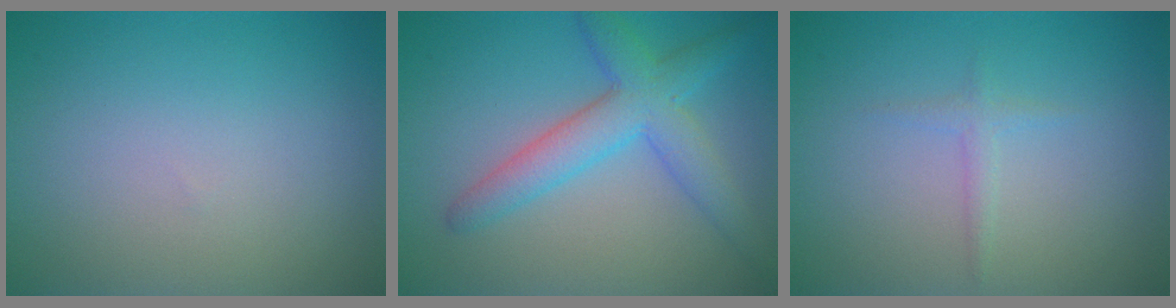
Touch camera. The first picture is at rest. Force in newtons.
{"total": 4.9, "press": 4.9, "slide": 0.3}
{"total": 1.0, "press": 1.0, "slide": 0.1}